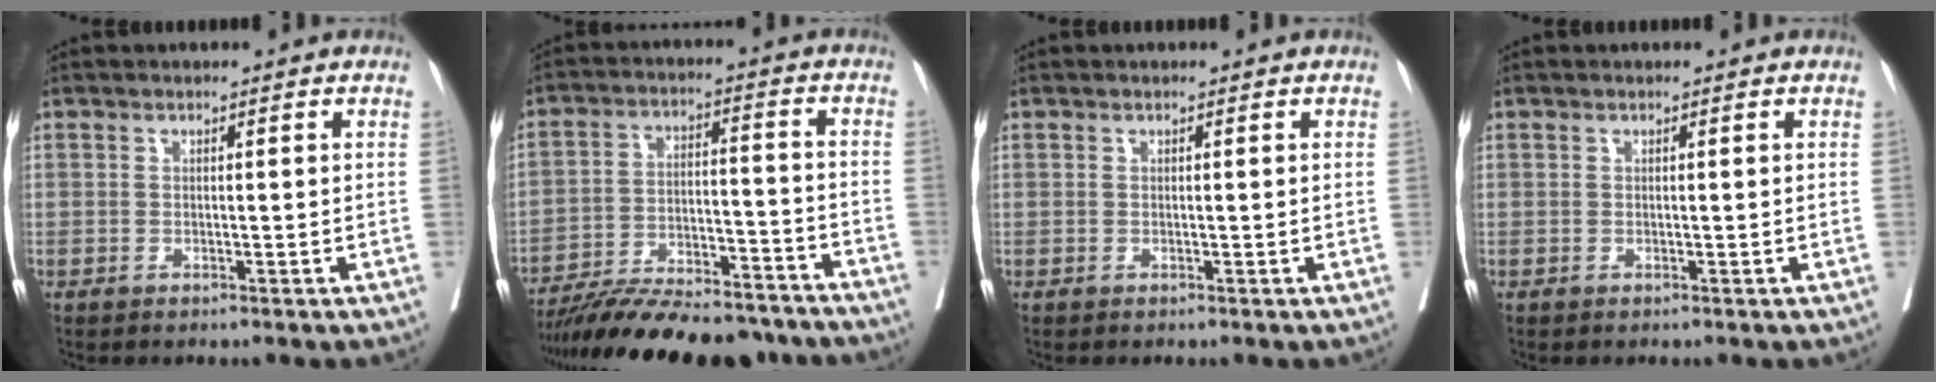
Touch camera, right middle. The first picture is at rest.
{"total": 21.5, "force": [-18.9, 4.5, 9.2], "torque": [-0.147, -0.003, -0.283]}
{"total": 0.0}
{"total": 0.0}